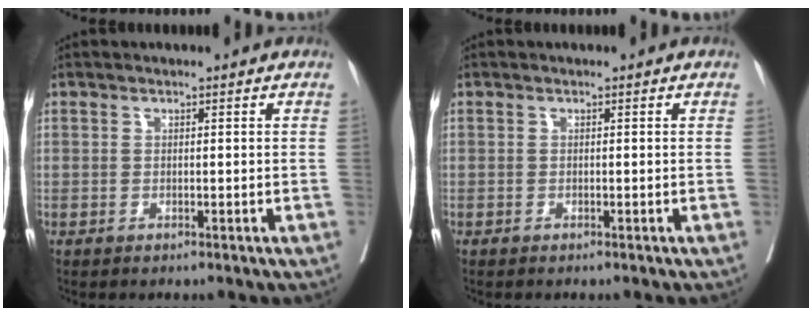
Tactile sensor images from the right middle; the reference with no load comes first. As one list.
[{"total": 0.0}]